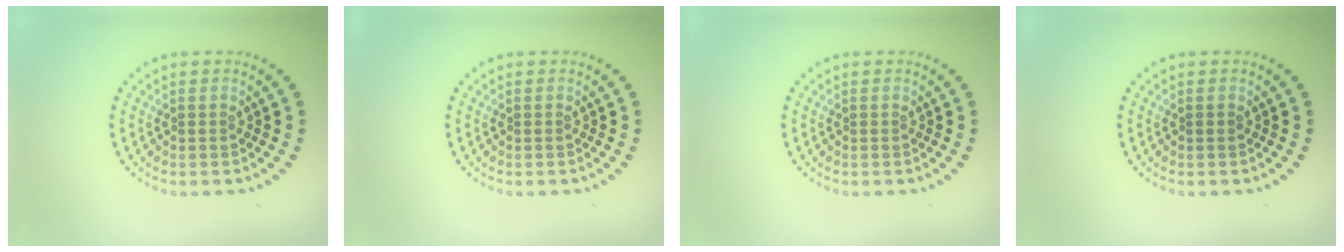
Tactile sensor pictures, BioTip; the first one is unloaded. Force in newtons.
{"total": 0.0}
{"total": 0.0}
{"total": 0.5, "press": 0.5, "slide": 0.1}